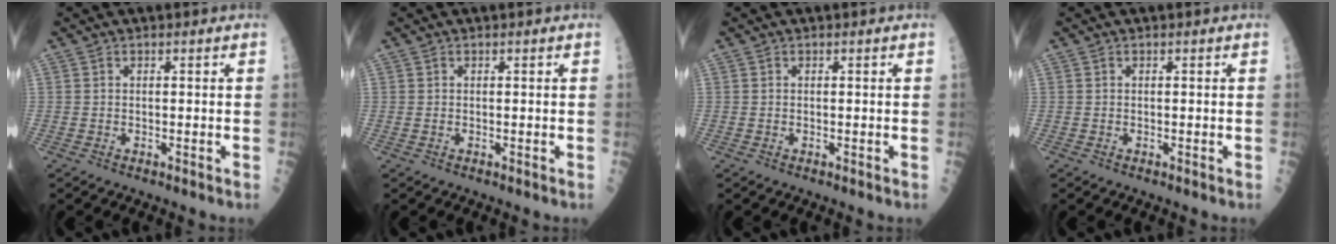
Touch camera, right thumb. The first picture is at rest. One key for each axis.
{"total": 0.0}
{"total": 0.0}
{"total": 0.0}